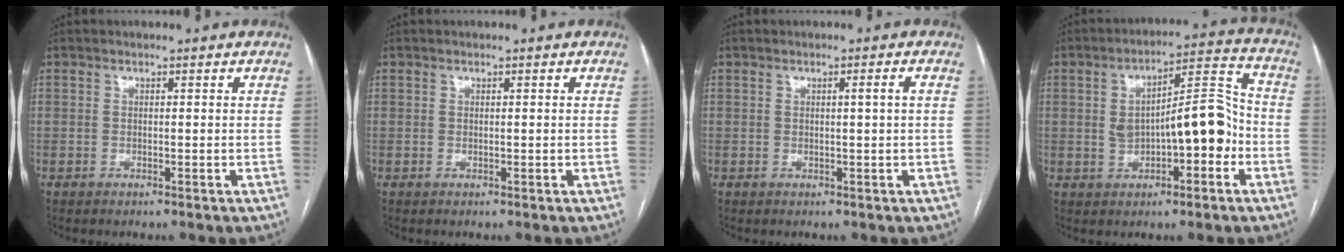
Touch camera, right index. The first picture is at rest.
{"total": 0.0}
{"total": 1.0, "force": [0.0, -0.2, 0.9], "torque": [-0.015, 0.002, 0.000]}
{"total": 11.5, "force": [-1.4, 3.9, 10.7], "torque": [-0.169, 0.041, -0.010]}